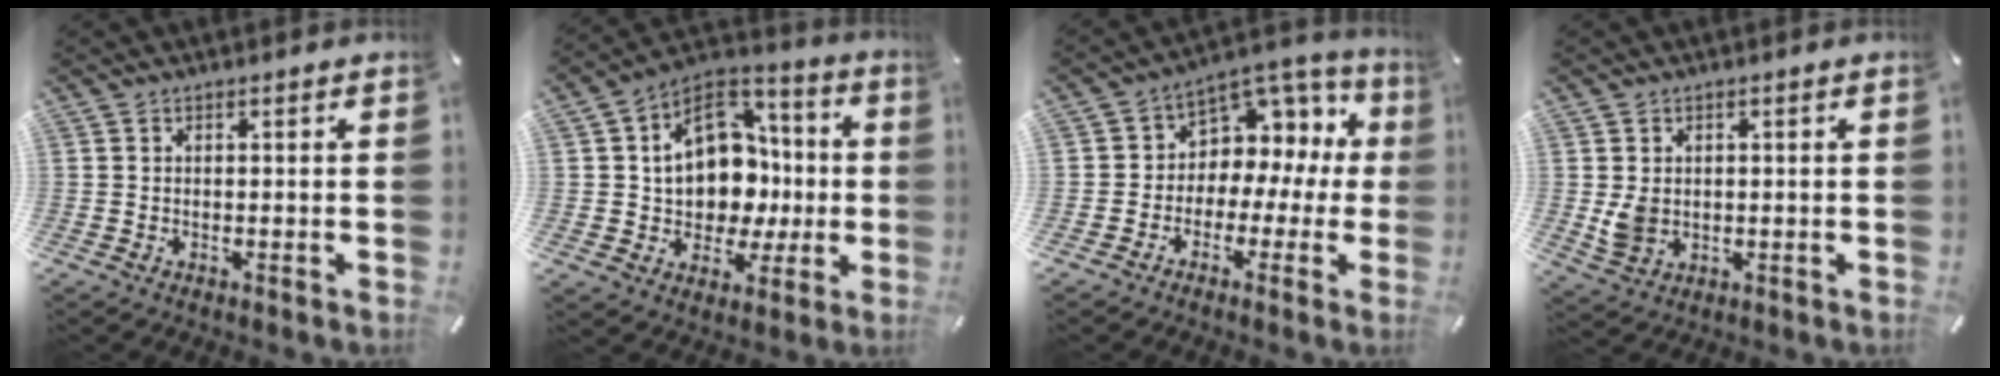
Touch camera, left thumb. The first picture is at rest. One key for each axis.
{"total": 15.7, "fx": 1.1, "fy": 13.1, "fz": 8.6, "tx": -0.140, "ty": -0.003, "tz": 0.031}
{"total": 8.1, "fx": 1.3, "fy": 7.4, "fz": 3.1, "tx": -0.053, "ty": -0.023, "tz": 0.028}
{"total": 4.7, "fx": 0.3, "fy": 3.9, "fz": 2.6, "tx": -0.045, "ty": -0.006, "tz": 0.003}